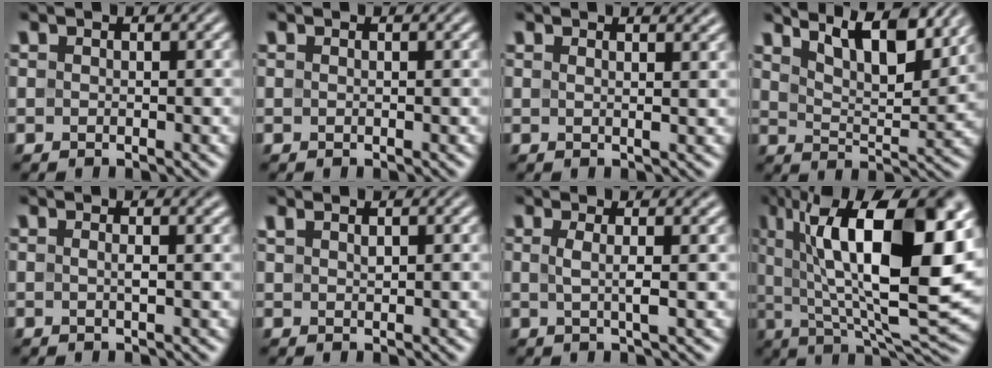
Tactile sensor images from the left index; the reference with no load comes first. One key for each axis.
{"total": 0.0}
{"total": 2.8, "fx": 1.8, "fy": 1.0, "fz": 1.8, "tx": -0.007, "ty": 0.008, "tz": 0.003}
{"total": 9.6, "fx": 6.9, "fy": 2.8, "fz": 5.9, "tx": -0.087, "ty": 0.013, "tz": 0.088}
{"total": 1.8, "fx": 0.5, "fy": 0.5, "fz": 1.7, "tx": -0.023, "ty": 0.001, "tz": 0.000}
{"total": 1.1, "fx": 0.8, "fy": 0.3, "fz": 0.7, "tx": -0.016, "ty": 0.002, "tz": 0.017}
{"total": 3.0, "fx": 0.6, "fy": 0.9, "fz": 2.9, "tx": -0.041, "ty": 0.002, "tz": 0.004}
{"total": 17.6, "fx": 5.1, "fy": 6.2, "fz": 15.7, "tx": -0.240, "ty": 0.008, "tz": 0.083}